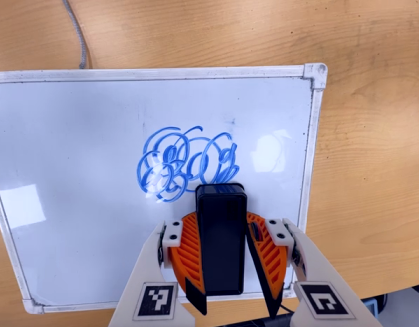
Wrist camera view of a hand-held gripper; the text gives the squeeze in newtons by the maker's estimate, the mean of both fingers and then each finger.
{"total": 6.5, "left": 6.5, "right": 6.6}